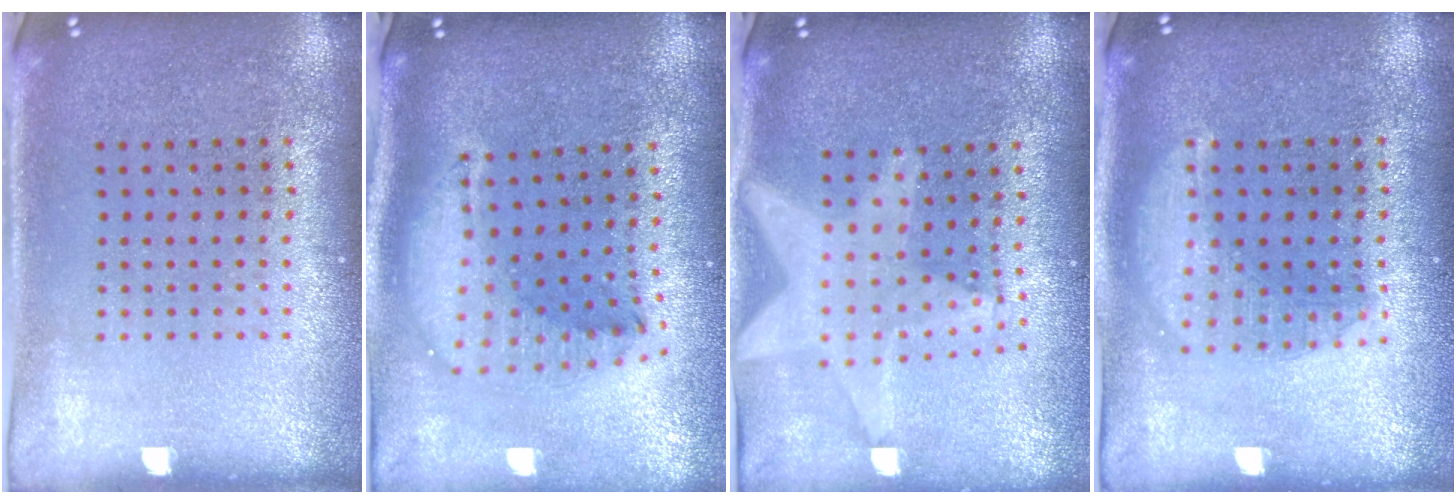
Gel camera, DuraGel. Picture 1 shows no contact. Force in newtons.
{"total": 2.1, "press": 1.7, "slide": 1.3}
{"total": 2.2, "press": 1.8, "slide": 1.3}
{"total": 1.4, "press": 1.4, "slide": 0.1}